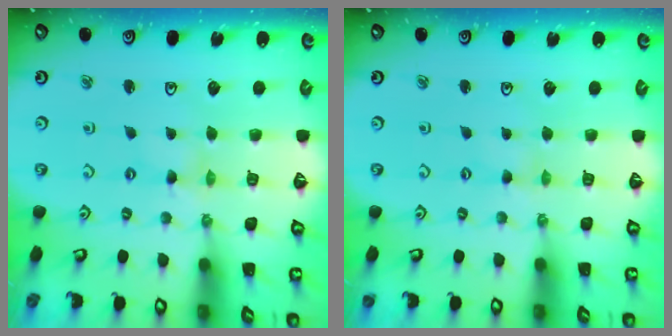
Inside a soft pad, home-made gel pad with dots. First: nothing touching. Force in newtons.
{"total": 0.0}